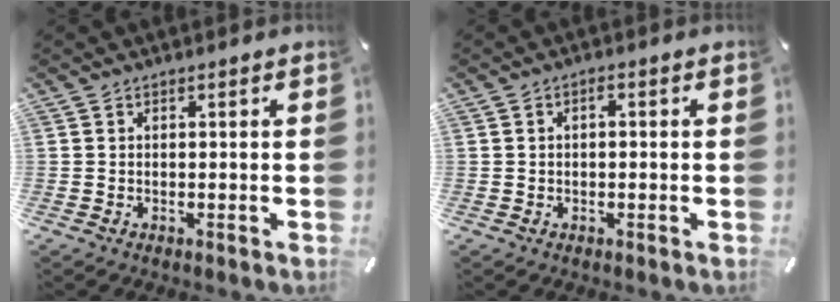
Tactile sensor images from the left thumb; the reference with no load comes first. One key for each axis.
{"total": 1.2, "fx": -0.1, "fy": 0.6, "fz": 1.0, "tx": -0.019, "ty": 0.004, "tz": -0.003}